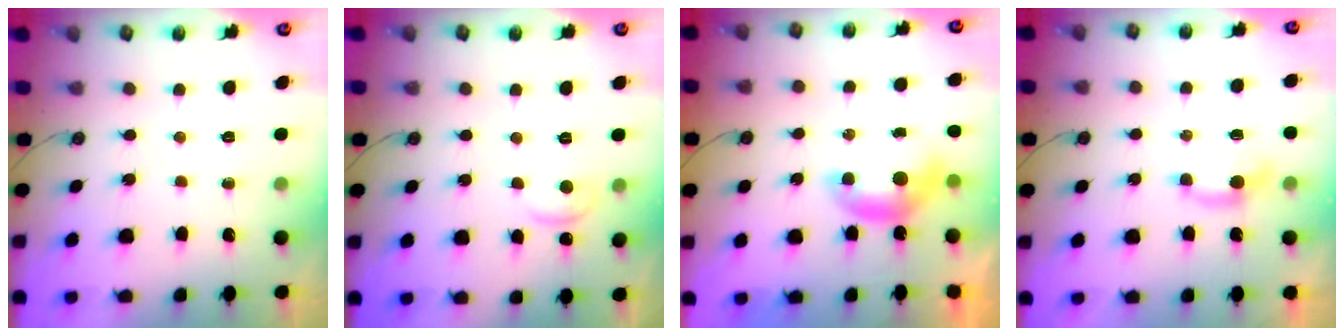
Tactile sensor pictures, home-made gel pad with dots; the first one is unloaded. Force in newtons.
{"total": 1.9, "press": 1.9, "slide": 0.2}
{"total": 0.0}
{"total": 0.0}